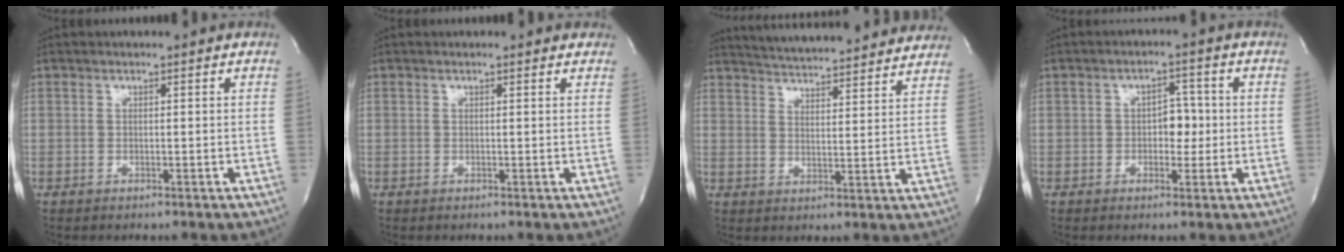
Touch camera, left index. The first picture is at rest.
{"total": 1.5, "force": [1.2, 0.6, 0.6], "torque": [-0.015, 0.008, 0.008]}
{"total": 21.9, "force": [20.4, 2.6, 7.3], "torque": [-0.117, -0.007, 0.263]}
{"total": 3.9, "force": [-0.3, 2.5, 3.0], "torque": [-0.038, 0.010, -0.005]}